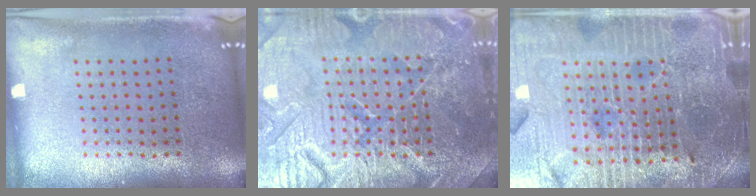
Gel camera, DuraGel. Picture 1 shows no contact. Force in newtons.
{"total": 7.8, "press": 7.7, "slide": 1.0}
{"total": 5.5, "press": 5.1, "slide": 2.0}